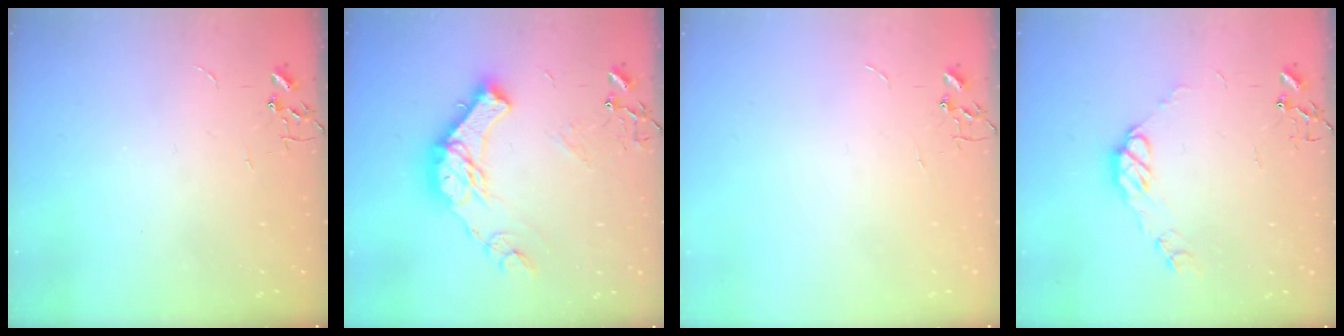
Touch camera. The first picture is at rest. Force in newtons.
{"total": 19.2, "press": 19.1, "slide": 1.5}
{"total": 0.0}
{"total": 8.5, "press": 8.5, "slide": 0.5}